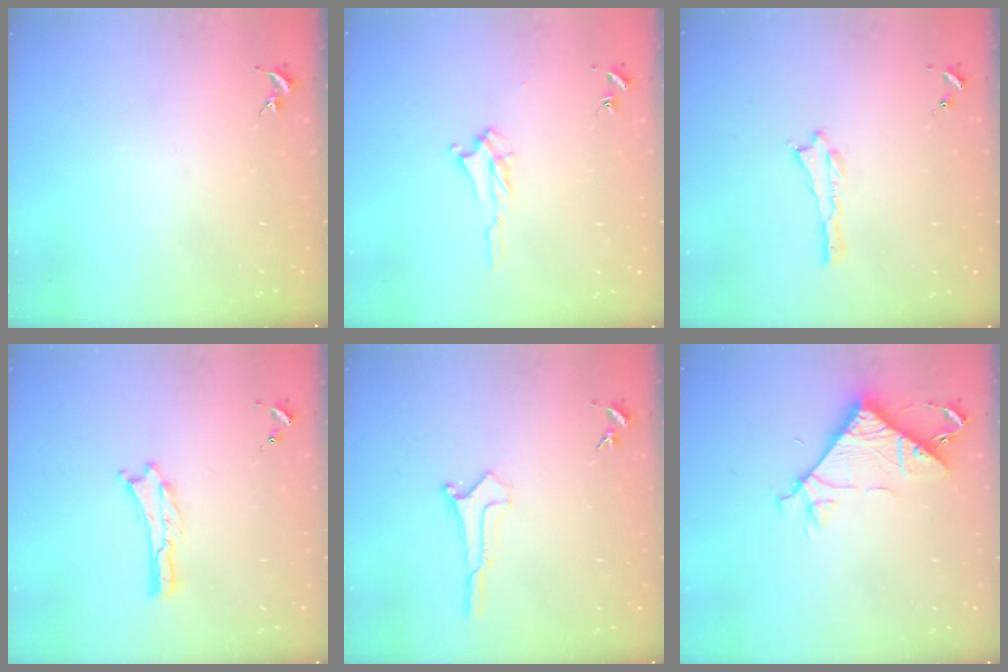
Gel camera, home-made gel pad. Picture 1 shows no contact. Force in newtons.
{"total": 2.4, "press": 2.4, "slide": 0.5}
{"total": 0.0}
{"total": 0.0}
{"total": 0.0}
{"total": 7.5, "press": 7.5, "slide": 0.6}